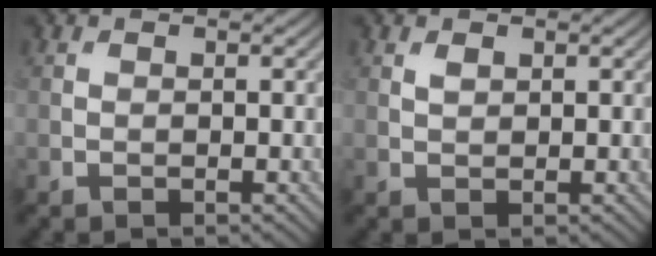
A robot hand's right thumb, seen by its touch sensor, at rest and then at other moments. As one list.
[{"total": 0.9, "force": [0.5, 0.5, 0.6], "torque": [-0.015, -0.002, 0.012]}]